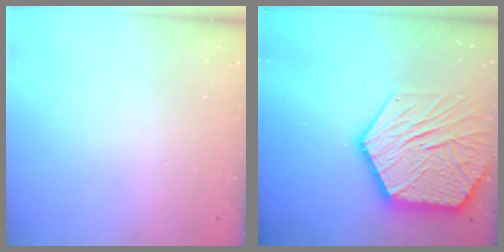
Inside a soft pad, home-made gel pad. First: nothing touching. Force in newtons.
{"total": 25.2, "press": 25.1, "slide": 2.2}